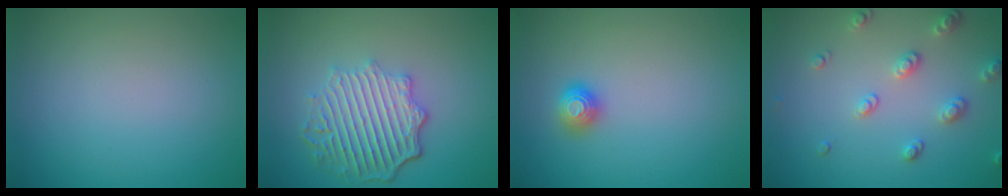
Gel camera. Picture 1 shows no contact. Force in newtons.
{"total": 5.9, "press": 4.6, "slide": 3.7}
{"total": 1.4, "press": 1.4, "slide": 0.4}
{"total": 2.6, "press": 2.6, "slide": 0.6}